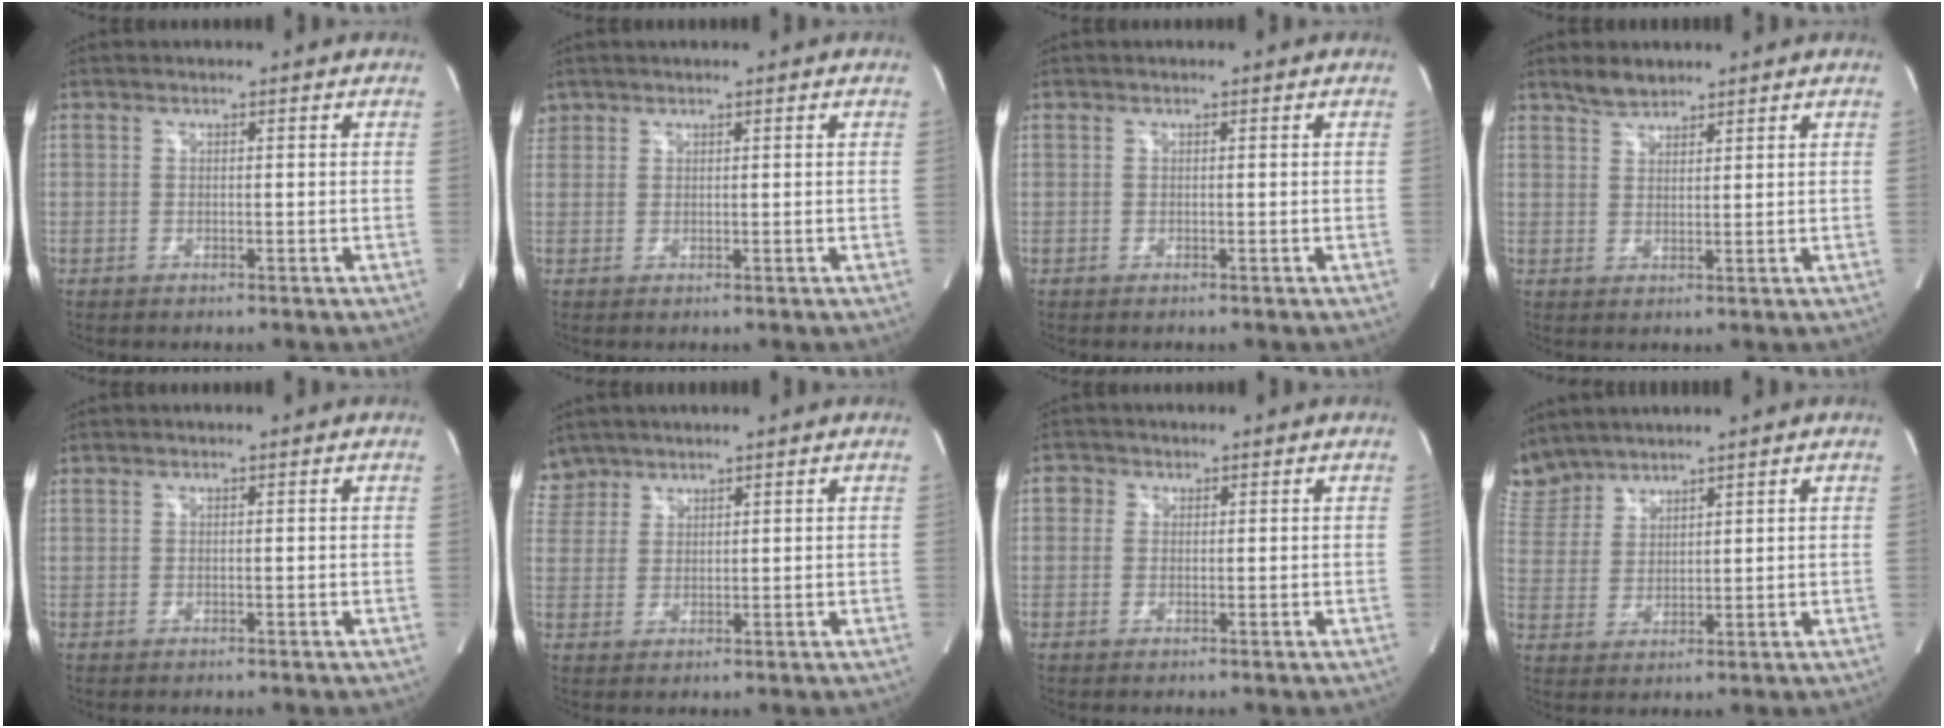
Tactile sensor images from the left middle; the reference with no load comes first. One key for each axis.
{"total": 1.8, "fx": 1.3, "fy": 1.2, "fz": 0.0, "tx": 0.002, "ty": 0.015, "tz": 0.026}
{"total": 0.0}
{"total": 3.1, "fx": 2.8, "fy": 1.1, "fz": 0.7, "tx": -0.016, "ty": 0.004, "tz": 0.052}
{"total": 0.0}
{"total": 3.8, "fx": 3.3, "fy": 1.8, "fz": -0.5, "tx": 0.012, "ty": 0.011, "tz": 0.069}
{"total": 1.7, "fx": 0.6, "fy": 1.5, "fz": 0.3, "tx": 0.000, "ty": 0.004, "tz": 0.006}
{"total": 7.2, "fx": 6.9, "fy": 1.9, "fz": 0.2, "tx": -0.021, "ty": 0.015, "tz": 0.156}